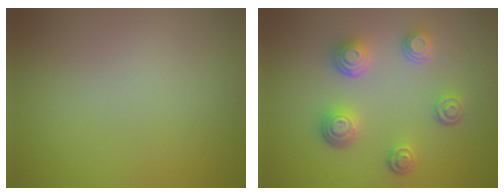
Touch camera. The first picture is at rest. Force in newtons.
{"total": 4.4, "press": 3.5, "slide": 2.7}